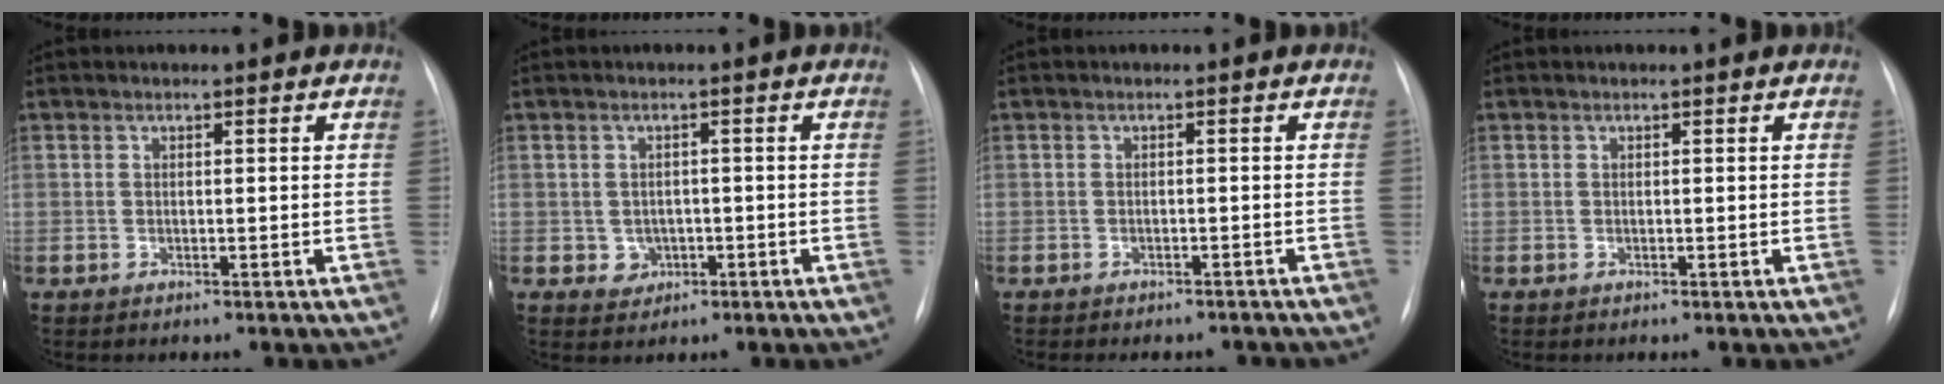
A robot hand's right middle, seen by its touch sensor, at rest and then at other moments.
{"total": 2.3, "force": [-0.6, 2.1, 0.7], "torque": [-0.007, 0.004, -0.002]}
{"total": 6.3, "force": [-5.7, 2.2, 1.8], "torque": [-0.014, 0.004, -0.062]}
{"total": 0.0}